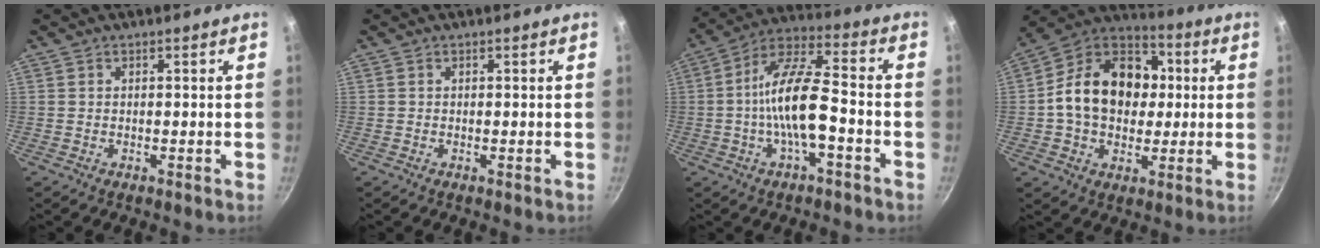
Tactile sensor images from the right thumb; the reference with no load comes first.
{"total": 0.0}
{"total": 13.4, "force": [-3.2, 4.7, 12.1], "torque": [-0.221, 0.041, -0.069]}
{"total": 19.2, "force": [1.1, 14.6, 12.4], "torque": [-0.178, 0.030, 0.002]}